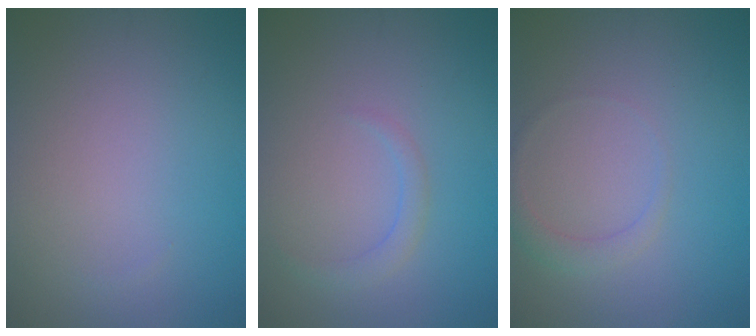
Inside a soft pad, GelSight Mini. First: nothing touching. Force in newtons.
{"total": 1.3, "press": 1.3, "slide": 0.1}
{"total": 1.5, "press": 1.5, "slide": 0.1}